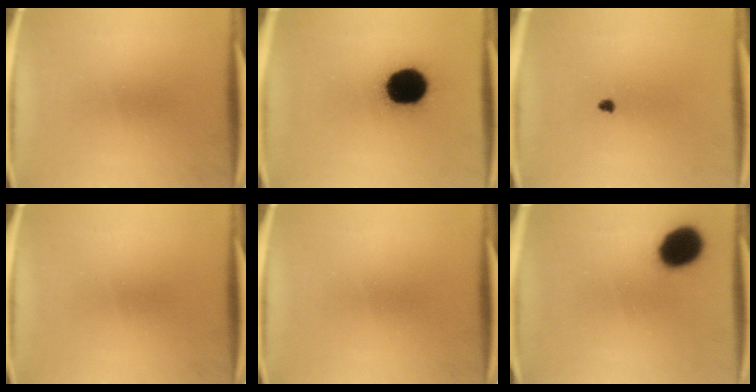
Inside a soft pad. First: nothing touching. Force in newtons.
{"total": 18.5}
{"total": 1.0}
{"total": 0.0}
{"total": 0.0}
{"total": 12.9}